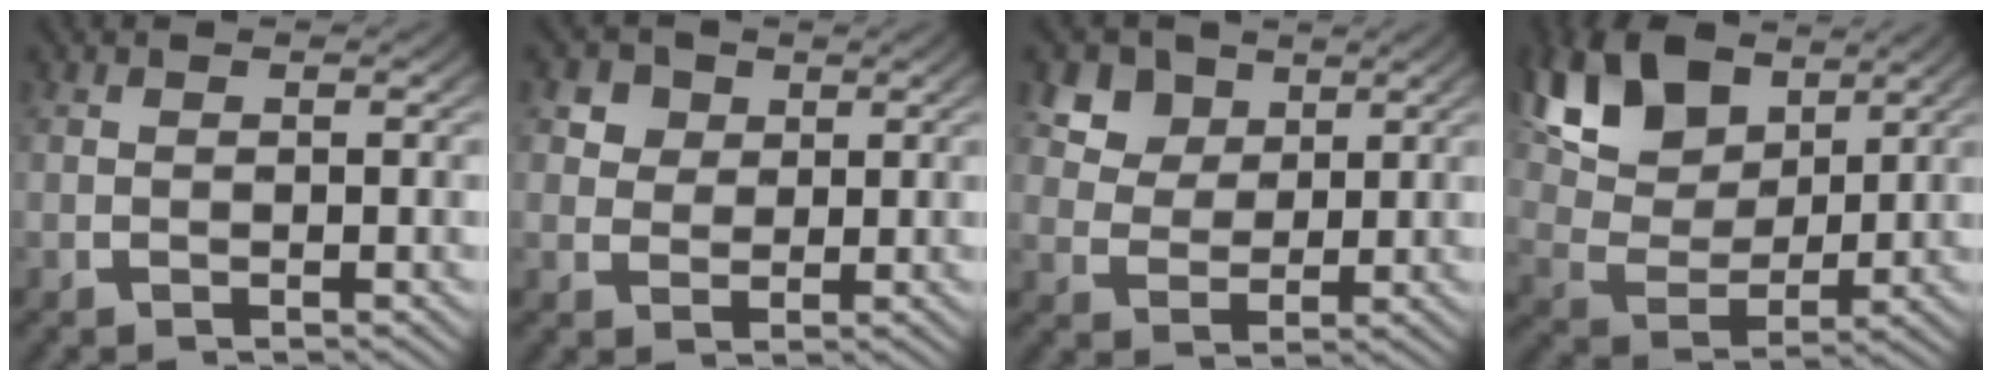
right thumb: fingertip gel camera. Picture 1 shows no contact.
{"total": 3.7, "force": [1.6, 3.0, 1.5], "torque": [-0.034, -0.012, 0.033]}
{"total": 6.5, "force": [3.1, 4.9, 2.9], "torque": [-0.069, -0.009, 0.053]}
{"total": 9.9, "force": [3.7, 6.4, 6.6], "torque": [-0.146, -0.017, 0.070]}